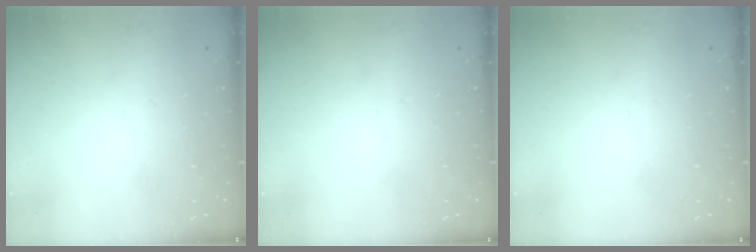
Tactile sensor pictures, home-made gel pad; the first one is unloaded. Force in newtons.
{"total": 0.0}
{"total": 0.0}